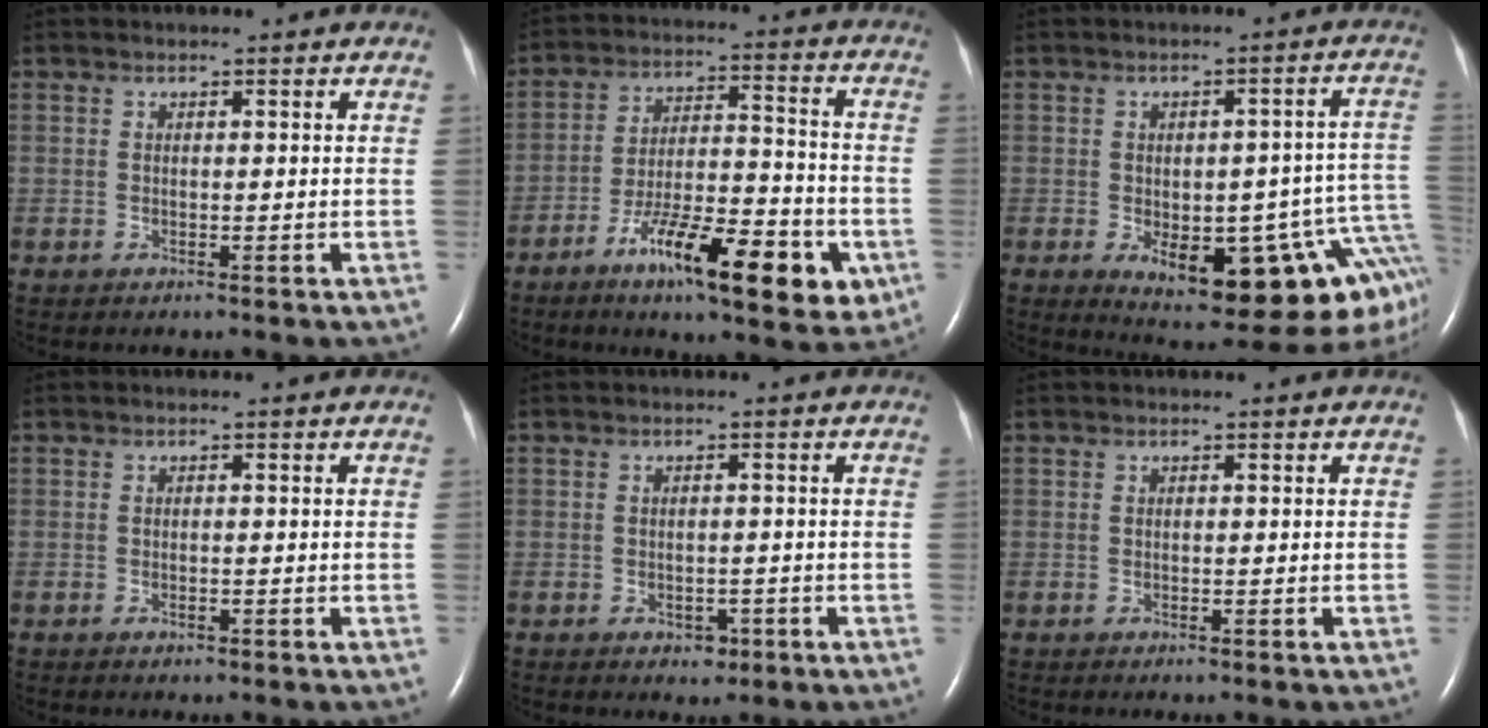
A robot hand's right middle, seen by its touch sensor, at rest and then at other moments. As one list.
[{"total": 16.7, "force": [-8.0, 4.1, 14.1], "torque": [-0.202, 0.002, -0.119]}, {"total": 17.5, "force": [-6.9, 5.5, 15.1], "torque": [-0.115, 0.024, -0.070]}, {"total": 0.5, "force": [-0.3, 0.2, 0.3], "torque": [-0.009, 0.000, -0.003]}, {"total": 2.0, "force": [-1.0, 1.4, 1.0], "torque": [-0.011, 0.003, -0.006]}, {"total": 0.0}]